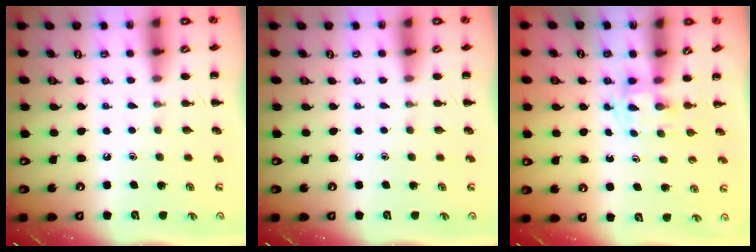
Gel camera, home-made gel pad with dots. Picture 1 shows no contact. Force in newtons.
{"total": 0.0}
{"total": 2.5, "press": 2.1, "slide": 1.2}